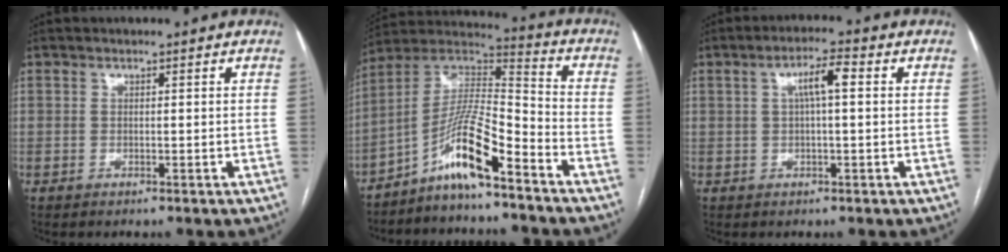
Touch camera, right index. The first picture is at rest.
{"total": 11.7, "force": [-7.5, 1.1, 8.9], "torque": [-0.177, 0.018, -0.142]}
{"total": 4.5, "force": [0.9, 0.6, 4.4], "torque": [-0.080, 0.014, 0.015]}